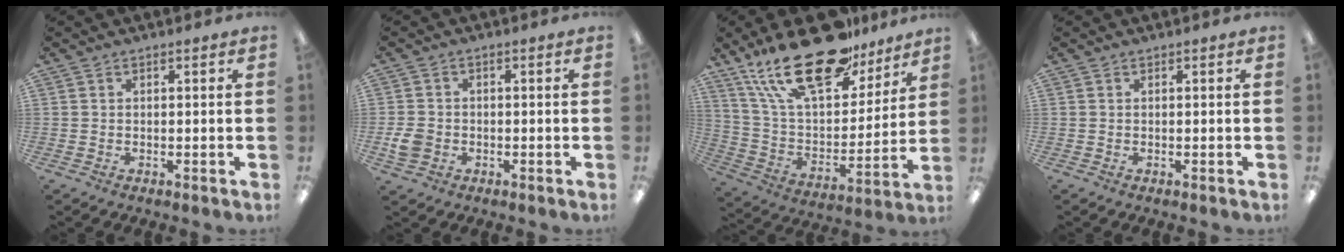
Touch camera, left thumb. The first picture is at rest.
{"total": 4.1, "force": [-1.3, 3.3, 2.1], "torque": [-0.046, 0.003, -0.024]}
{"total": 25.6, "force": [17.5, 10.8, 15.2], "torque": [-0.278, -0.102, 0.303]}
{"total": 0.0}